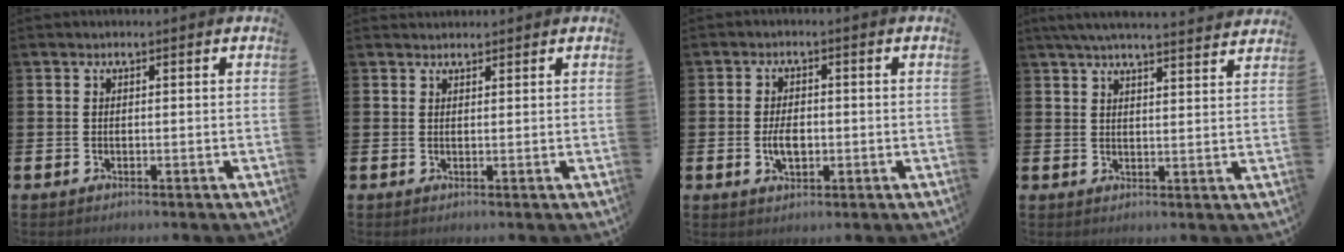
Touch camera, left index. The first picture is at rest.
{"total": 1.4, "force": [1.3, 0.4, 0.0], "torque": [0.010, -0.003, 0.022]}
{"total": 3.5, "force": [-0.4, 2.0, 2.8], "torque": [-0.033, -0.004, -0.011]}
{"total": 5.1, "force": [4.8, -0.1, 1.5], "torque": [-0.038, -0.022, 0.086]}